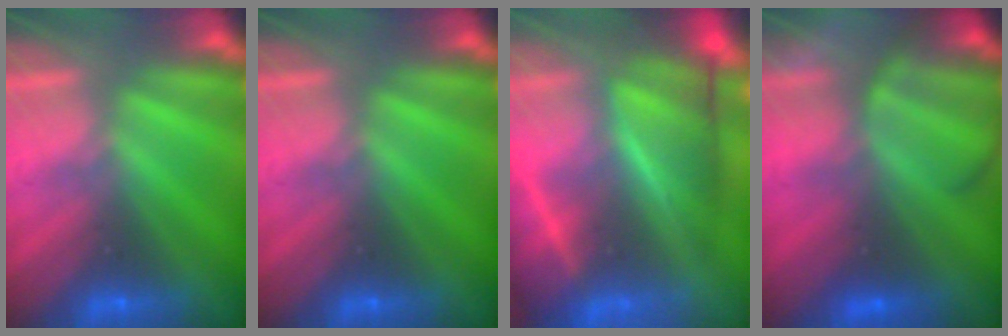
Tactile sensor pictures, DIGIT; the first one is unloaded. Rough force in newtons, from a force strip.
{"total": 0.0}
{"total": 7.5}
{"total": 7.6}